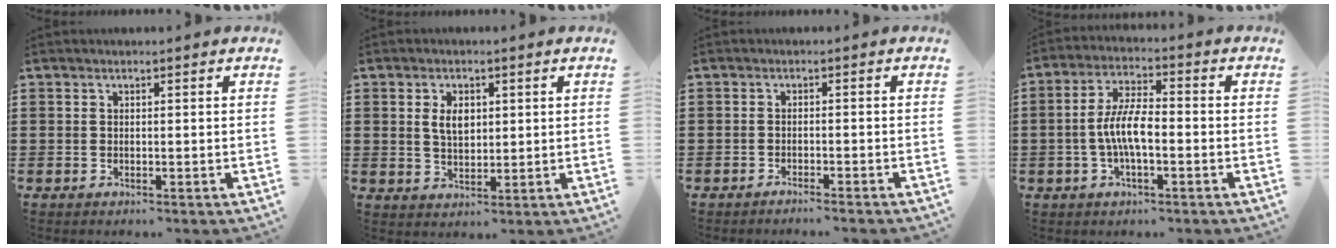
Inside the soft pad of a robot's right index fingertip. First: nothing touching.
{"total": 3.8, "force": [1.0, 2.3, 2.9], "torque": [-0.055, 0.007, 0.014]}
{"total": 1.7, "force": [-1.6, -0.5, 0.3], "torque": [-0.005, 0.001, -0.032]}
{"total": 6.9, "force": [-1.3, 2.2, 6.4], "torque": [-0.140, -0.002, -0.031]}